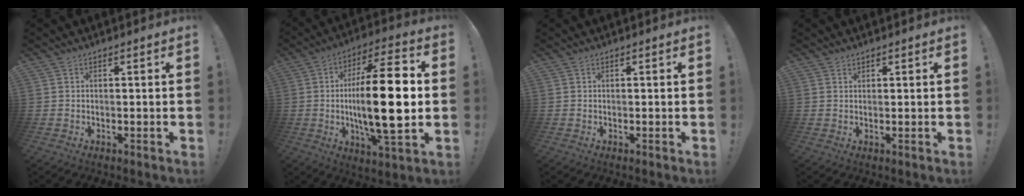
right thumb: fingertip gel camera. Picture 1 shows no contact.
{"total": 23.0, "force": [-0.7, 6.7, 22.0], "torque": [-0.365, -0.006, -0.018]}
{"total": 0.0}
{"total": 0.9, "force": [0.9, 0.3, 0.0], "torque": [0.006, -0.002, 0.016]}